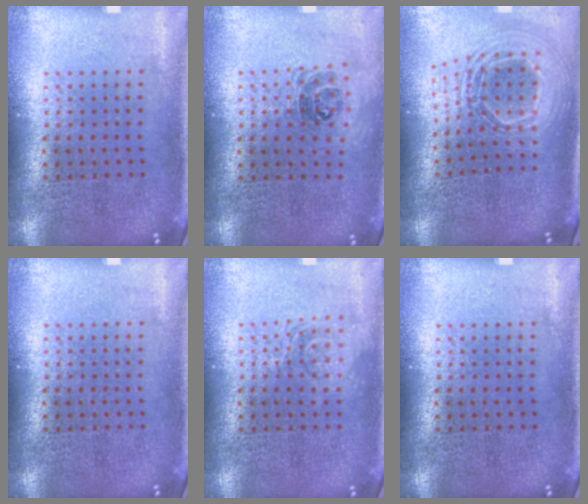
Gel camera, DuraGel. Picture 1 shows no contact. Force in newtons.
{"total": 1.1, "press": 0.9, "slide": 0.5}
{"total": 2.2, "press": 1.8, "slide": 1.4}
{"total": 0.0}
{"total": 1.9, "press": 1.9, "slide": 0.3}
{"total": 0.0}